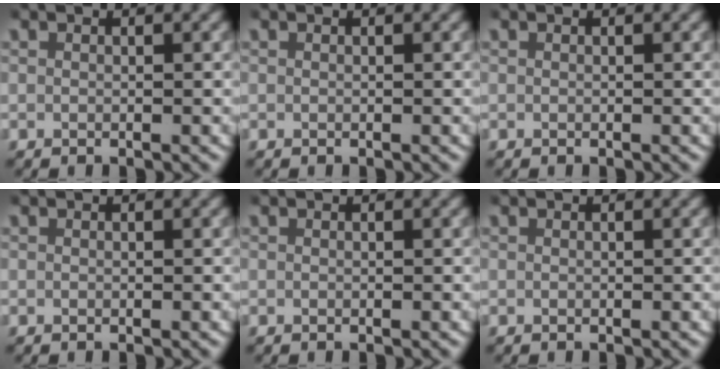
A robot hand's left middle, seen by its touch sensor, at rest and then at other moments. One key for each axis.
{"total": 0.0}
{"total": 0.0}
{"total": 0.0}
{"total": 0.0}
{"total": 0.0}